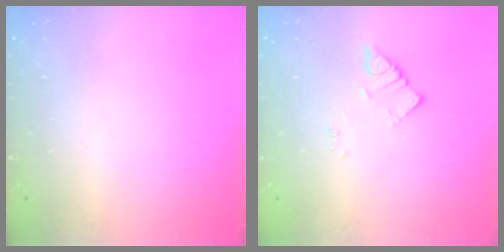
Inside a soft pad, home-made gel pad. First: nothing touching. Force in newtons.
{"total": 2.7, "press": 2.7, "slide": 0.4}